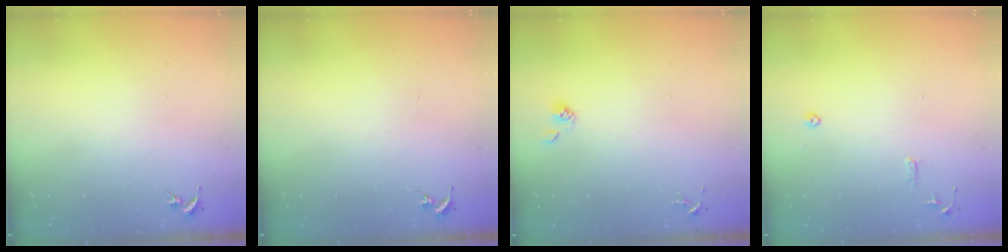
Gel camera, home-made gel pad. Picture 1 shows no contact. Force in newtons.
{"total": 0.0}
{"total": 4.8, "press": 4.2, "slide": 2.2}
{"total": 8.9, "press": 8.9, "slide": 1.0}